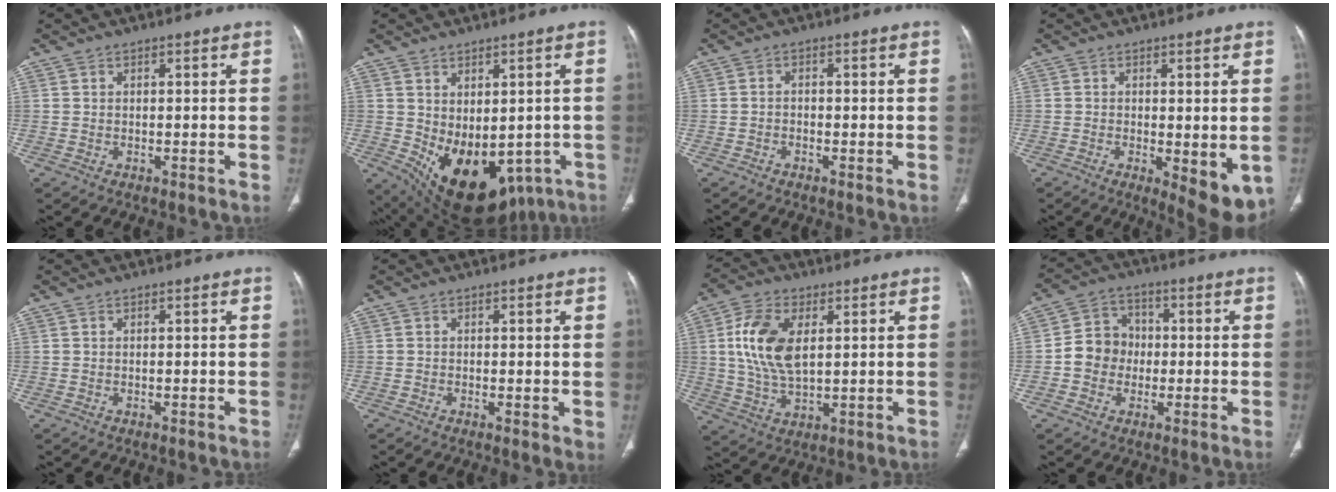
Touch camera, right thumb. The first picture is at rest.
{"total": 18.0, "force": [-5.1, 11.3, 13.1], "torque": [-0.181, -0.008, -0.039]}
{"total": 1.0, "force": [-0.5, 0.7, 0.4], "torque": [-0.003, 0.005, -0.013]}
{"total": 8.5, "force": [-2.2, 3.2, 7.6], "torque": [-0.096, -0.021, -0.025]}
{"total": 0.0}
{"total": 1.6, "force": [0.0, 0.6, 1.5], "torque": [-0.024, -0.007, -0.004]}
{"total": 12.0, "force": [2.7, 6.6, 9.6], "torque": [-0.191, -0.005, 0.054]}
{"total": 8.1, "force": [-0.9, 7.3, 3.4], "torque": [-0.030, 0.025, -0.028]}